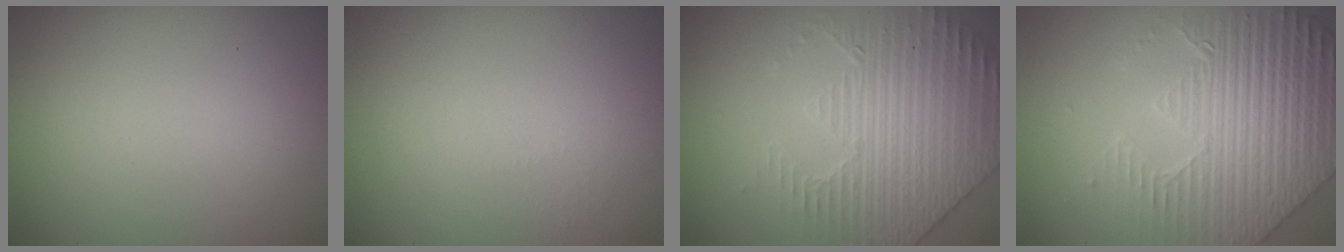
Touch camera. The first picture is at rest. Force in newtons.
{"total": 0.6, "press": 0.6, "slide": 0.3}
{"total": 4.2, "press": 4.0, "slide": 1.2}
{"total": 6.7, "press": 5.7, "slide": 3.6}